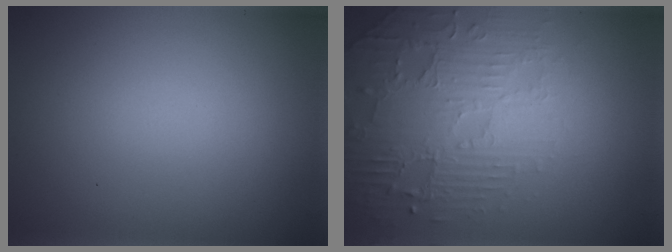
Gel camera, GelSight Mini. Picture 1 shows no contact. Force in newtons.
{"total": 4.4, "press": 4.2, "slide": 1.4}